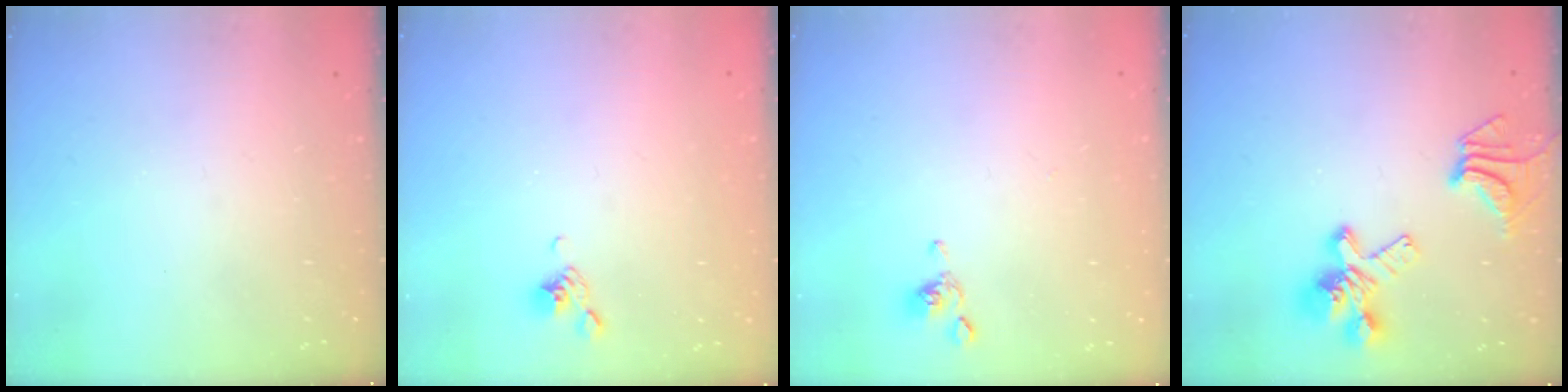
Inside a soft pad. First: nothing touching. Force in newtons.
{"total": 6.2, "press": 6.2, "slide": 1.0}
{"total": 2.2, "press": 2.2, "slide": 0.2}
{"total": 8.4, "press": 8.1, "slide": 2.4}